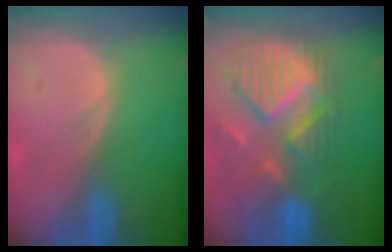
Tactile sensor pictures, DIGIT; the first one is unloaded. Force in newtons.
{"total": 12.1, "press": 10.5, "slide": 6.1}